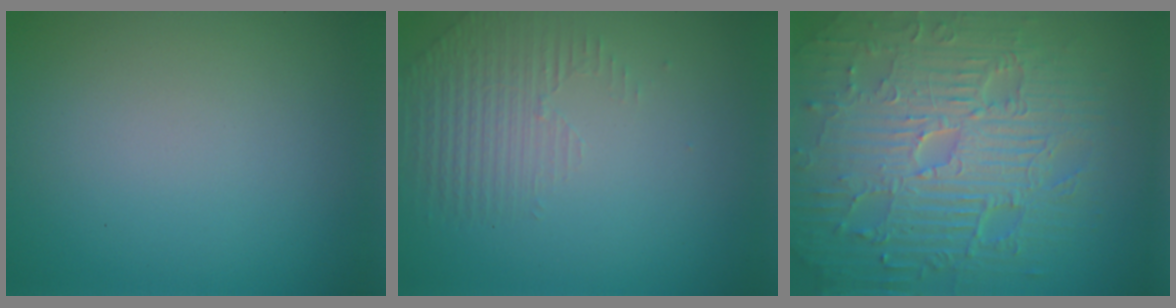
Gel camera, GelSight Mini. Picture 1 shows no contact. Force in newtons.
{"total": 1.5, "press": 0.9, "slide": 1.2}
{"total": 11.3, "press": 7.4, "slide": 8.6}